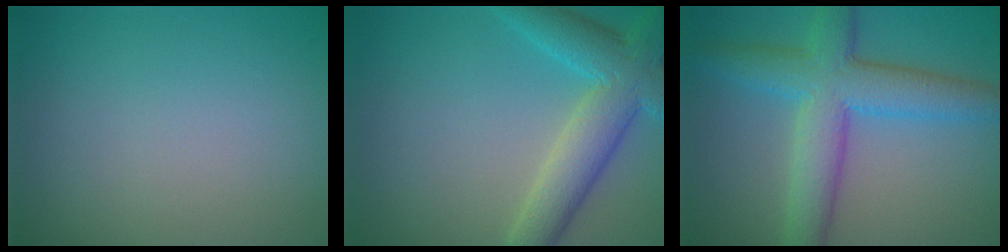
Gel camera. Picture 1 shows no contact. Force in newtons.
{"total": 6.3, "press": 6.3, "slide": 0.3}
{"total": 7.2, "press": 7.2, "slide": 0.2}